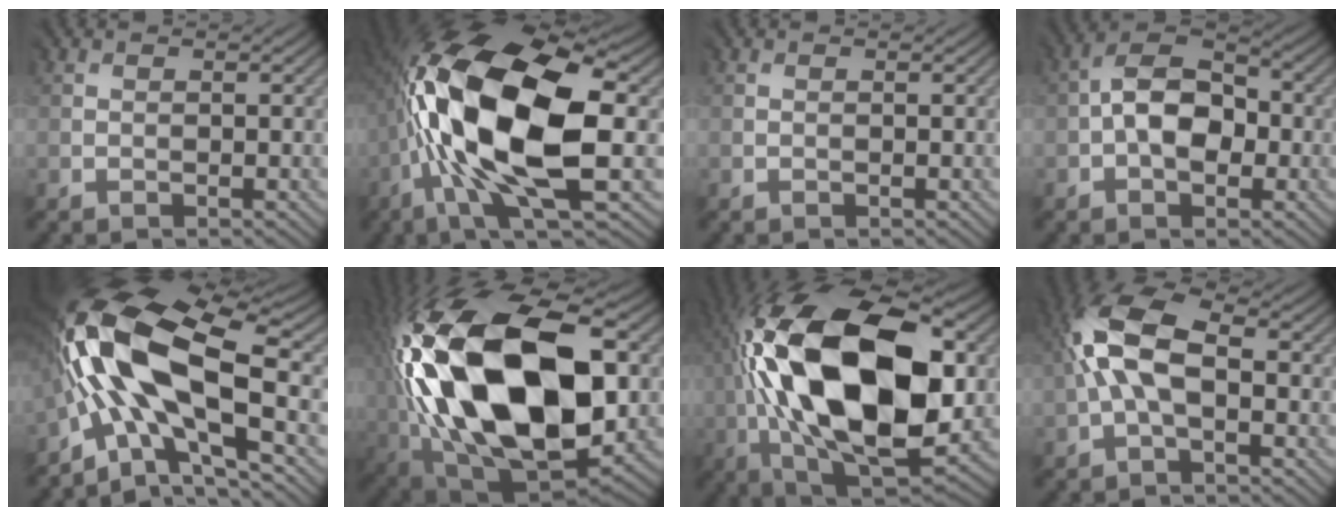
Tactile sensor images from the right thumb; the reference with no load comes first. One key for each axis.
{"total": 18.6, "fx": 0.2, "fy": 8.2, "fz": 16.7, "tx": -0.352, "ty": 0.014, "tz": -0.010}
{"total": 0.0}
{"total": 8.2, "fx": -0.6, "fy": 5.2, "fz": 6.3, "tx": -0.108, "ty": 0.021, "tz": -0.021}
{"total": 16.7, "fx": -1.5, "fy": 7.8, "fz": 14.7, "tx": -0.292, "ty": 0.014, "tz": -0.037}
{"total": 21.1, "fx": 0.4, "fy": 12.4, "fz": 17.0, "tx": -0.395, "ty": -0.028, "tz": 0.011}
{"total": 20.9, "fx": 1.5, "fy": 10.8, "fz": 17.9, "tx": -0.384, "ty": 0.004, "tz": 0.010}
{"total": 8.9, "fx": 0.6, "fy": 4.6, "fz": 7.6, "tx": -0.173, "ty": 0.024, "tz": 0.004}